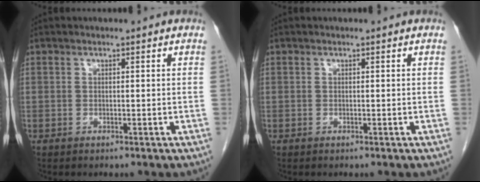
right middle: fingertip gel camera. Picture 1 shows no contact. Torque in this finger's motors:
{"motor_torque": [0.00, 0.00, 0.00, 0.01]}